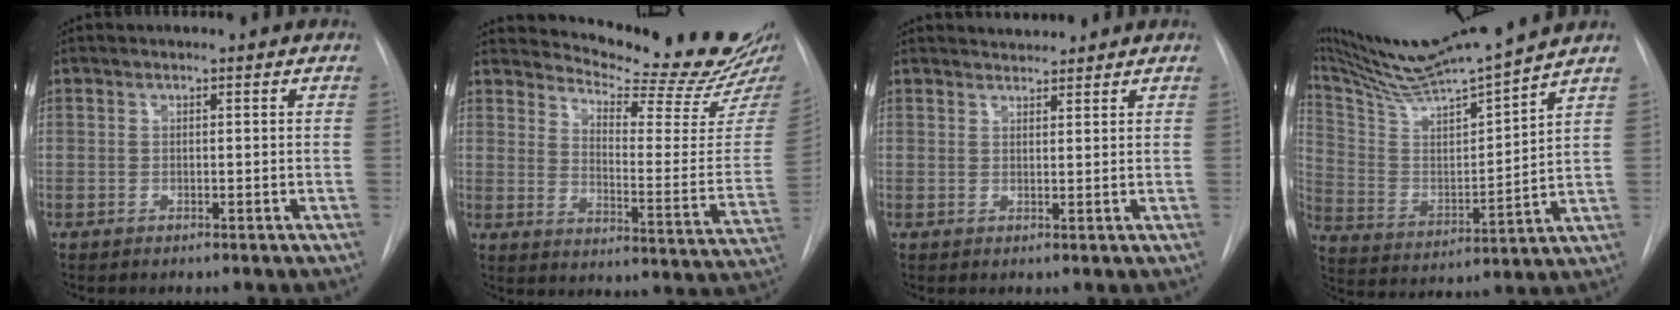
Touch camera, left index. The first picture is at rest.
{"total": 19.3, "force": [18.0, -0.3, 7.0], "torque": [-0.115, -0.117, 0.232]}
{"total": 2.7, "force": [2.7, 0.3, -0.2], "torque": [-0.004, 0.015, 0.048]}
{"total": 16.8, "force": [15.3, -1.2, 6.9], "torque": [-0.134, -0.010, 0.271]}